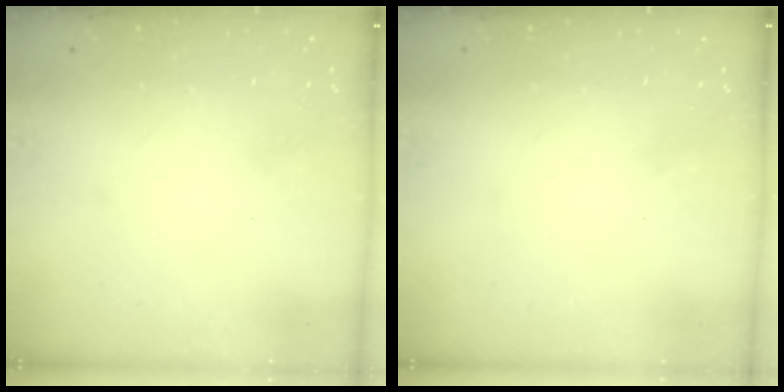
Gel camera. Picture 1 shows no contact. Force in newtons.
{"total": 0.0}